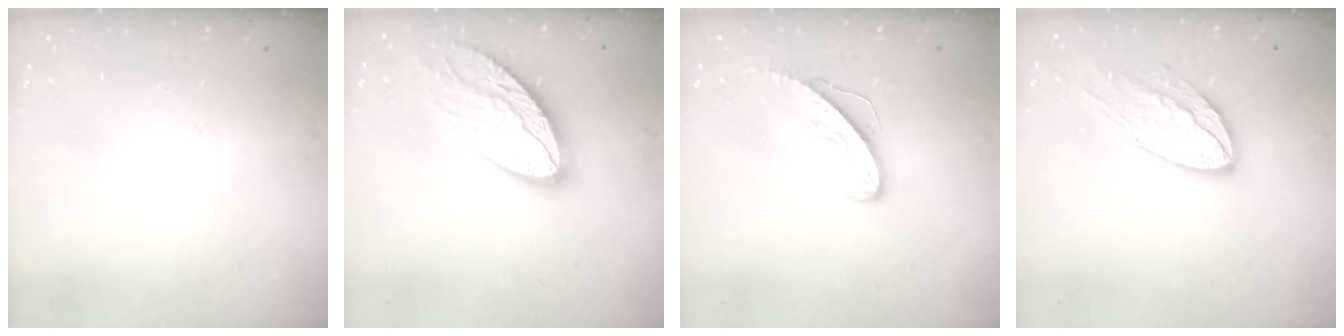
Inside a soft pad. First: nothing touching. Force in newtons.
{"total": 16.0, "press": 15.9, "slide": 1.4}
{"total": 7.0, "press": 7.0, "slide": 0.6}
{"total": 15.1, "press": 15.1, "slide": 1.4}